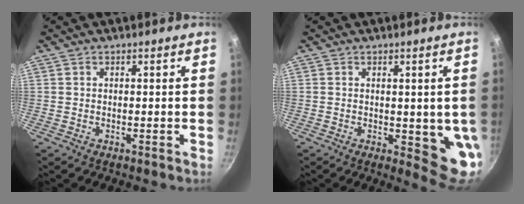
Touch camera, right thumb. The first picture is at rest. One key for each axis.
{"total": 7.7, "fx": -0.6, "fy": 2.6, "fz": 7.2, "tx": -0.066, "ty": -0.019, "tz": -0.003}